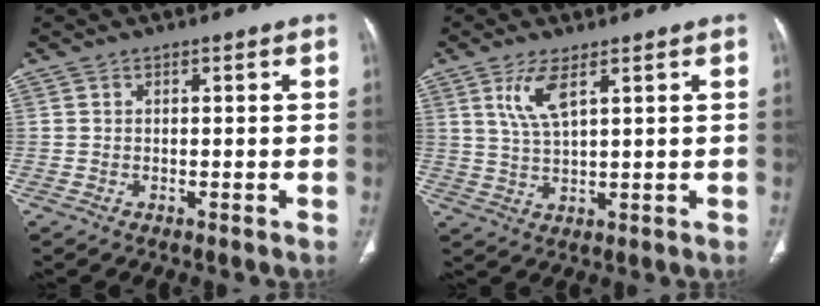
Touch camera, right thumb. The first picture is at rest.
{"total": 5.6, "force": [2.8, 1.5, 4.6], "torque": [-0.102, -0.015, 0.066]}